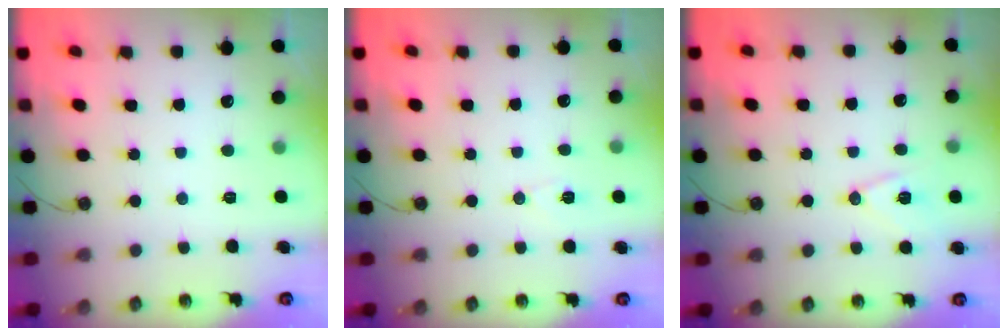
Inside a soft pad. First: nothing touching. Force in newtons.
{"total": 5.9, "press": 5.8, "slide": 1.1}
{"total": 10.5, "press": 9.9, "slide": 3.6}